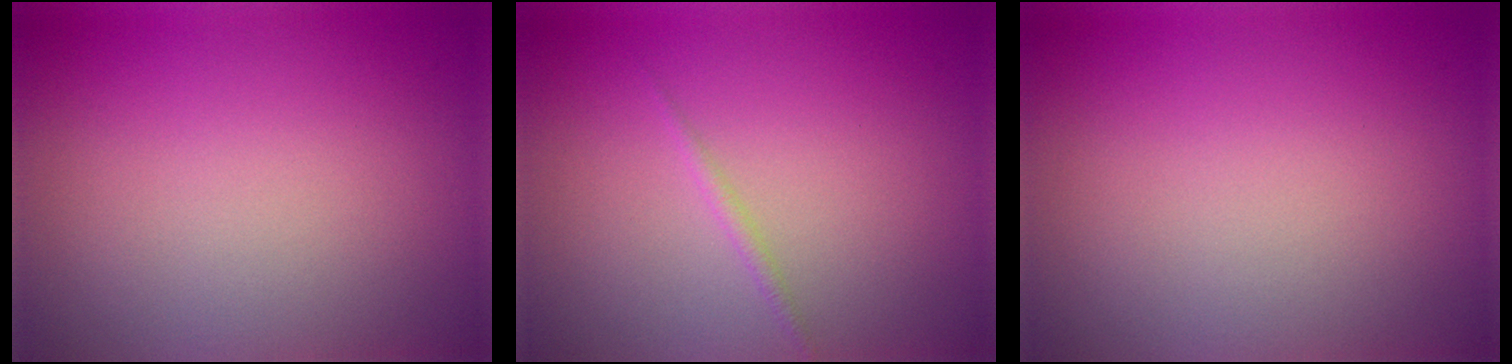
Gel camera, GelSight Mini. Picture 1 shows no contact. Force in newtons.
{"total": 0.8, "press": 0.8, "slide": 0.1}
{"total": 0.0}